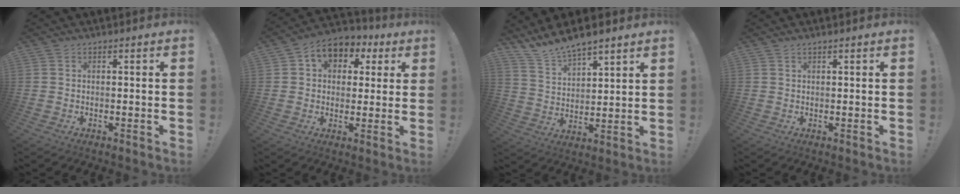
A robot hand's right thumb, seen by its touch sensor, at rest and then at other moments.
{"total": 8.3, "force": [3.1, 6.6, 3.9], "torque": [-0.052, -0.012, 0.061]}
{"total": 9.4, "force": [9.0, 1.9, 2.1], "torque": [-0.059, -0.074, 0.168]}
{"total": 0.8, "force": [0.7, 0.0, 0.4], "torque": [-0.011, 0.002, 0.013]}